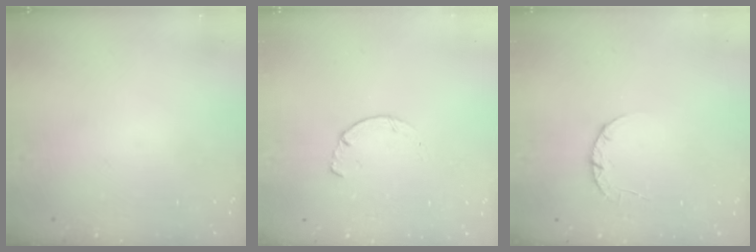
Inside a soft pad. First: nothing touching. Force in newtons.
{"total": 1.8, "press": 1.7, "slide": 0.3}
{"total": 3.4, "press": 3.4, "slide": 0.4}